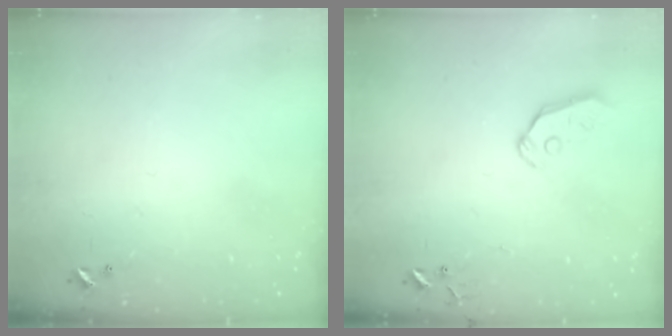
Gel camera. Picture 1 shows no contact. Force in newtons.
{"total": 6.8, "press": 6.8, "slide": 0.7}